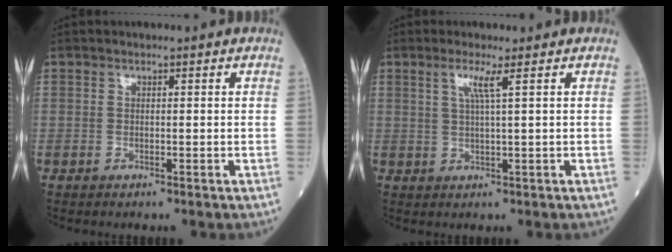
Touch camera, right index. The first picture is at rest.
{"total": 2.8, "force": [1.2, -0.7, 2.5], "torque": [-0.052, 0.000, 0.024]}